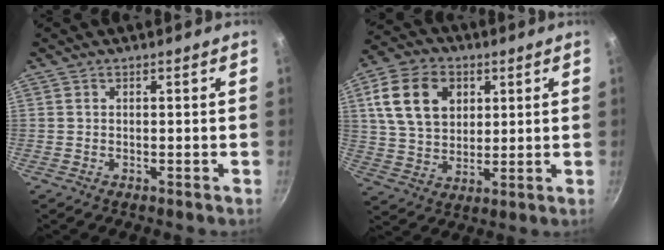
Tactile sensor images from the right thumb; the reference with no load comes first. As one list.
[{"total": 14.3, "force": [4.4, 10.4, 8.7], "torque": [-0.139, -0.003, 0.078]}]